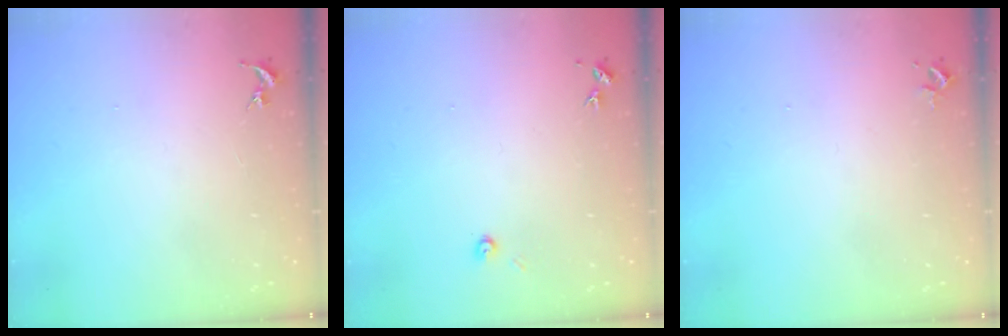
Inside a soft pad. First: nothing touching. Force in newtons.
{"total": 3.9, "press": 3.9, "slide": 0.5}
{"total": 2.4, "press": 2.4, "slide": 0.3}